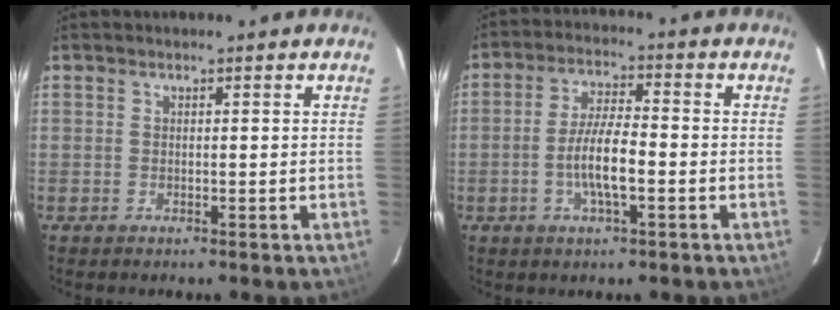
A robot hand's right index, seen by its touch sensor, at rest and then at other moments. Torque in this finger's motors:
{"motor_torque": [1.22, -0.47, 0.67, 0.16]}